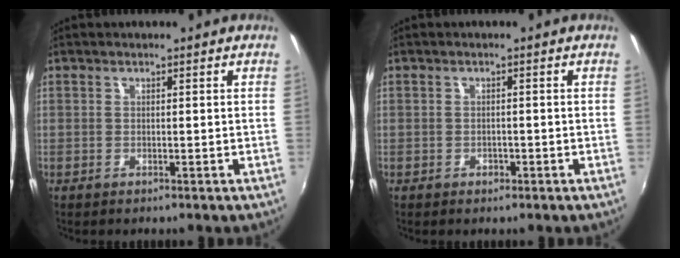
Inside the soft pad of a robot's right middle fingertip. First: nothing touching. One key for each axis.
{"total": 1.3, "fx": -0.8, "fy": 1.0, "fz": 0.3, "tx": -0.004, "ty": -0.001, "tz": -0.010}